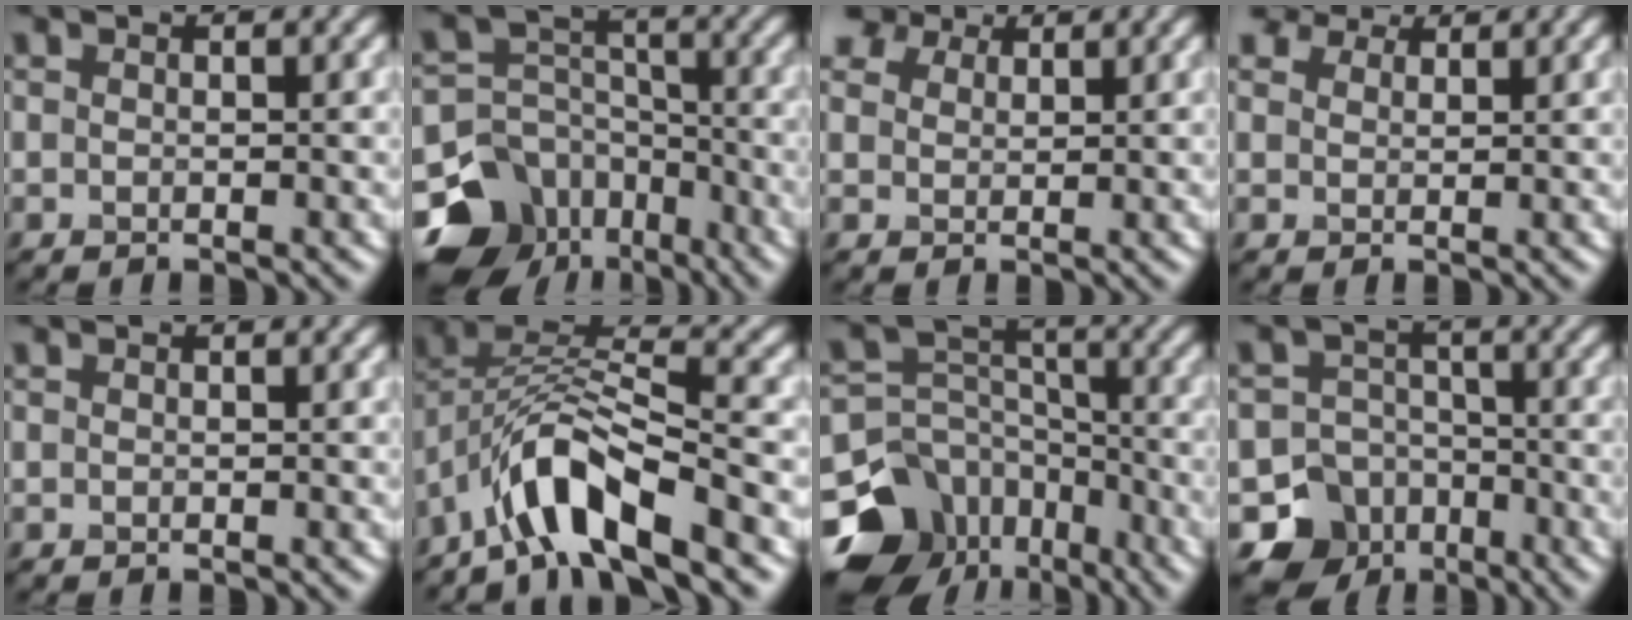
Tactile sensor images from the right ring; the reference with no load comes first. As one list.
[{"total": 12.5, "force": [-7.7, 9.2, 3.6], "torque": [-0.087, -0.015, -0.134]}, {"total": 5.7, "force": [4.1, 3.2, 2.3], "torque": [-0.065, 0.010, 0.070]}, {"total": 5.3, "force": [4.1, 2.7, 2.0], "torque": [-0.057, 0.006, 0.066]}, {"total": 0.0}, {"total": 8.2, "force": [-5.0, 2.5, 6.1], "torque": [-0.105, 0.012, -0.102]}, {"total": 14.0, "force": [-8.5, 10.3, 4.2], "torque": [-0.114, -0.016, -0.141]}, {"total": 8.7, "force": [-5.2, 6.8, 1.4], "torque": [-0.009, -0.016, -0.097]}]